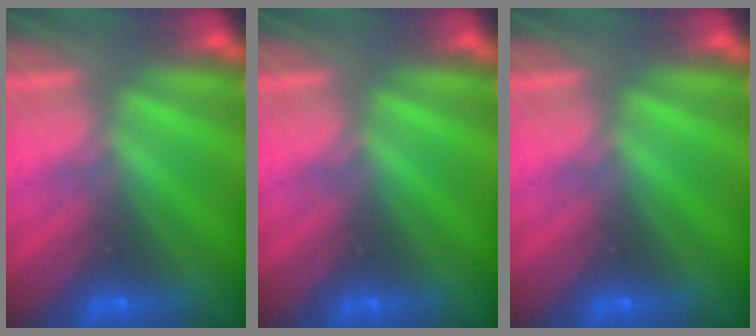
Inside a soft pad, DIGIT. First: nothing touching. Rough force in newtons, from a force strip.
{"total": 0.0}
{"total": 0.0}